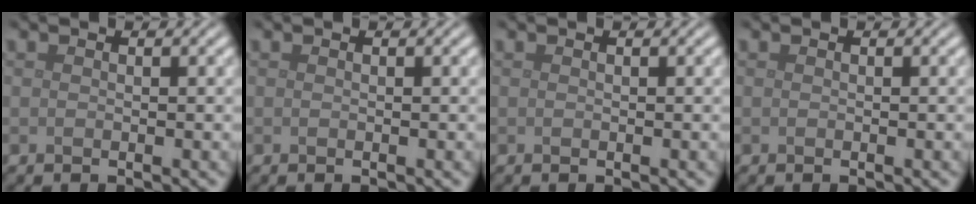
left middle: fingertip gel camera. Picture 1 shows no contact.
{"total": 0.0}
{"total": 0.0}
{"total": 0.0}